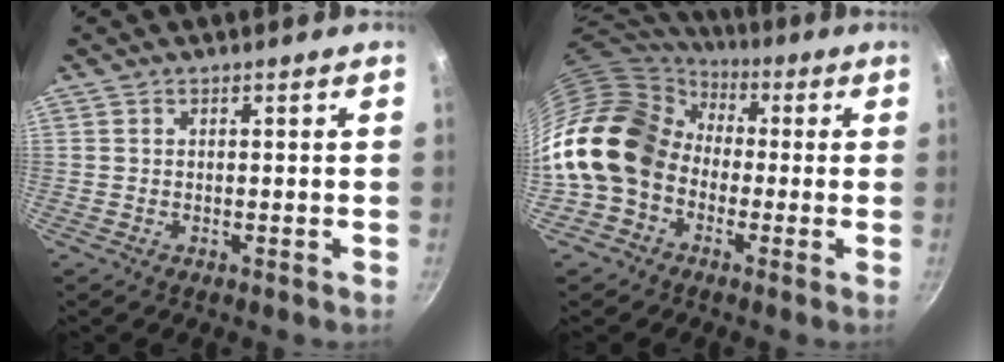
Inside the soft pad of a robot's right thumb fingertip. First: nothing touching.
{"total": 16.6, "force": [-0.5, 13.6, 9.6], "torque": [-0.156, 0.038, -0.026]}